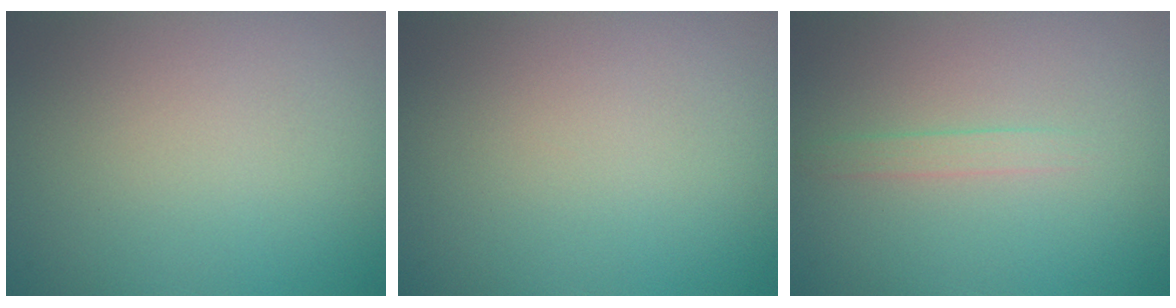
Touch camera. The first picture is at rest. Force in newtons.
{"total": 0.0}
{"total": 1.1, "press": 1.0, "slide": 0.1}